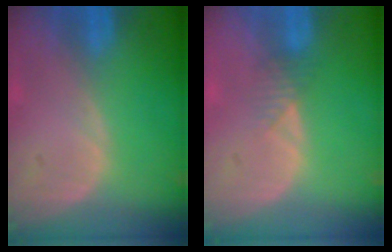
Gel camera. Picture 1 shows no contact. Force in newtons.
{"total": 1.9, "press": 1.6, "slide": 1.0}